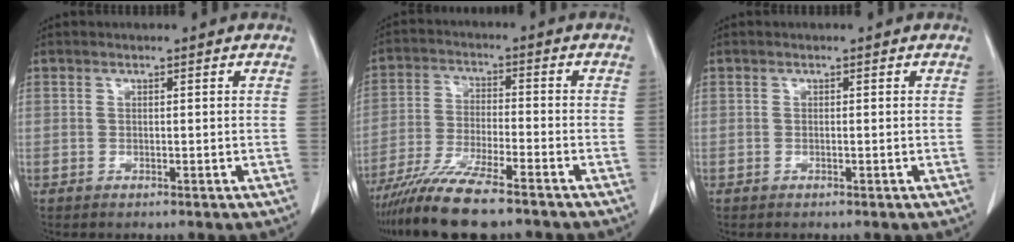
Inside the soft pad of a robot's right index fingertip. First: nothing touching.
{"total": 11.9, "force": [-9.5, 1.3, 7.2], "torque": [-0.133, -0.032, -0.165]}
{"total": 0.0}